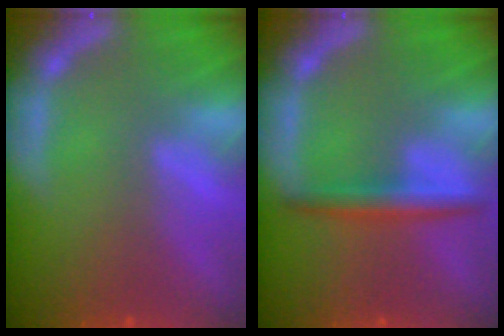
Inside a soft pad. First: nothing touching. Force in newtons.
{"total": 3.0}